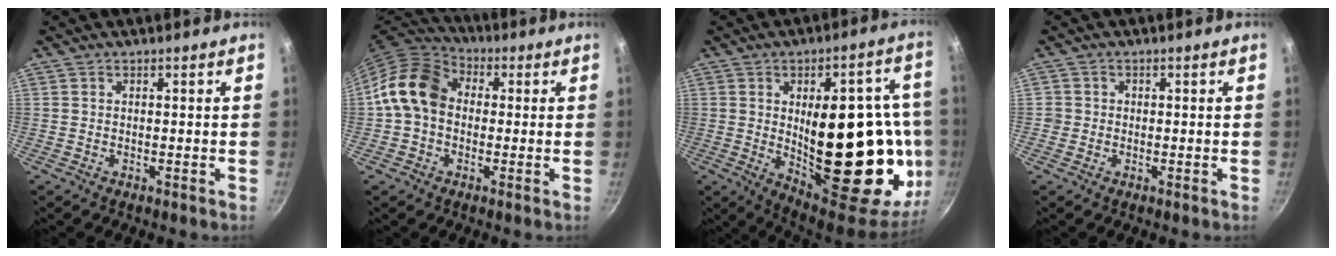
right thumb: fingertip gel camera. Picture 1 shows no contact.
{"total": 11.8, "force": [0.2, 9.2, 7.4], "torque": [-0.103, 0.027, -0.019]}
{"total": 32.7, "force": [-2.5, 14.8, 29.0], "torque": [-0.339, 0.000, -0.004]}
{"total": 1.6, "force": [-0.4, 1.6, 0.3], "torque": [0.001, 0.006, -0.007]}